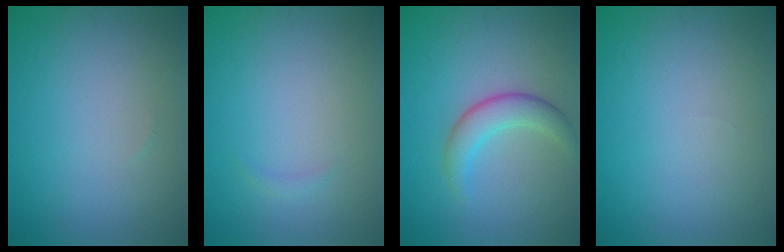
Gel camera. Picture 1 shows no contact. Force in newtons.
{"total": 0.5, "press": 0.5, "slide": 0.1}
{"total": 3.1, "press": 3.1, "slide": 0.1}
{"total": 0.0}